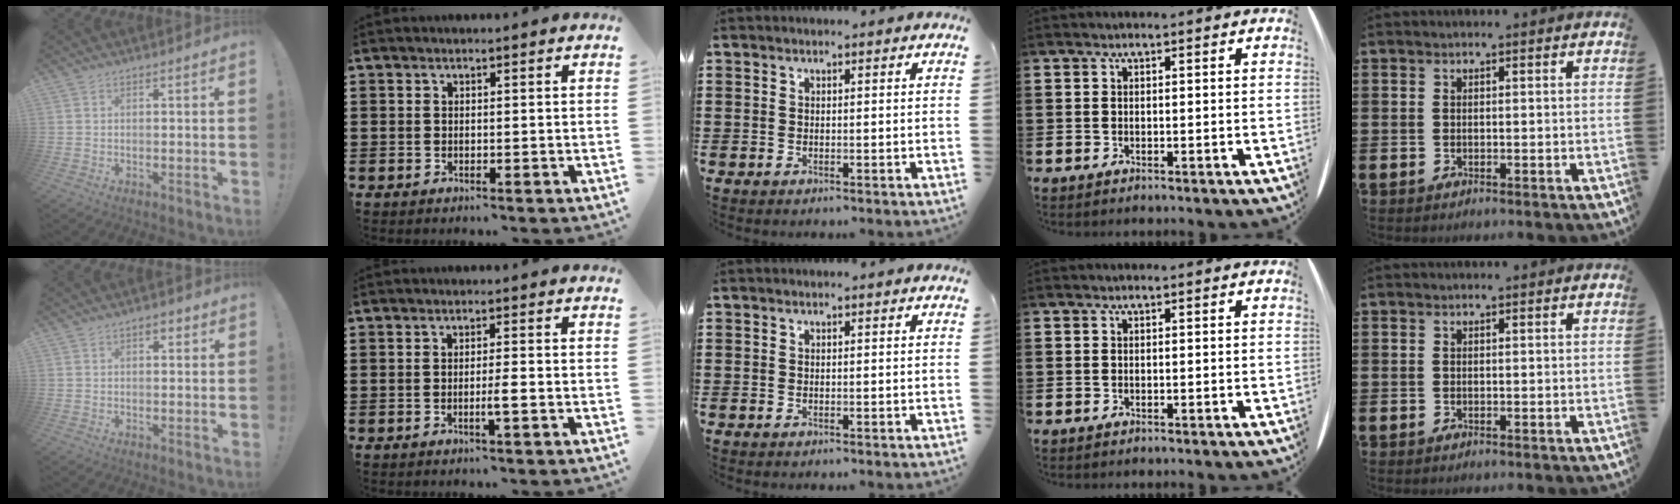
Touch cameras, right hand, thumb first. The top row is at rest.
{"thumb": {"total": 2.4, "force": [1.0, 1.3, 1.7], "torque": [-0.022, 0.000, 0.015]}, "index": {"total": 2.3, "force": [-0.8, 0.0, 2.2], "torque": [-0.043, -0.005, -0.017]}}